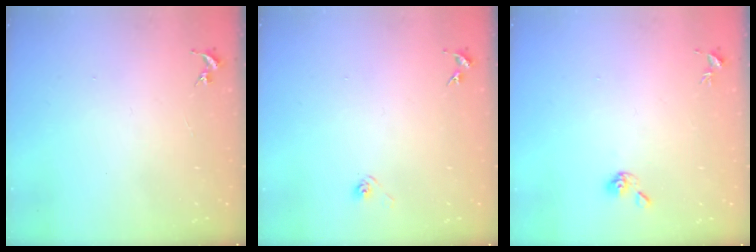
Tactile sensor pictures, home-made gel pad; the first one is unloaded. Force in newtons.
{"total": 2.9, "press": 2.6, "slide": 1.4}
{"total": 5.2, "press": 5.1, "slide": 0.7}